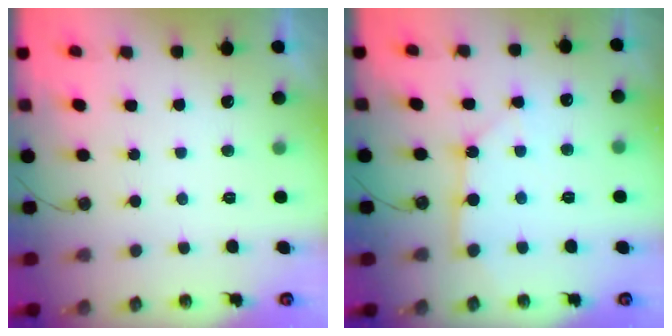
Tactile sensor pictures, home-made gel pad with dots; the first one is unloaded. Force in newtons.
{"total": 3.9, "press": 3.8, "slide": 0.3}